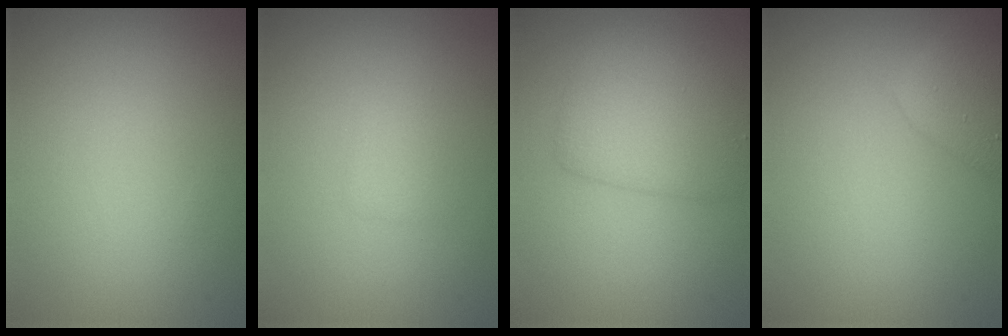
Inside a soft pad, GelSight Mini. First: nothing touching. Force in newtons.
{"total": 1.2, "press": 1.2, "slide": 0.1}
{"total": 3.8, "press": 3.8, "slide": 0.1}
{"total": 3.1, "press": 3.1, "slide": 0.2}